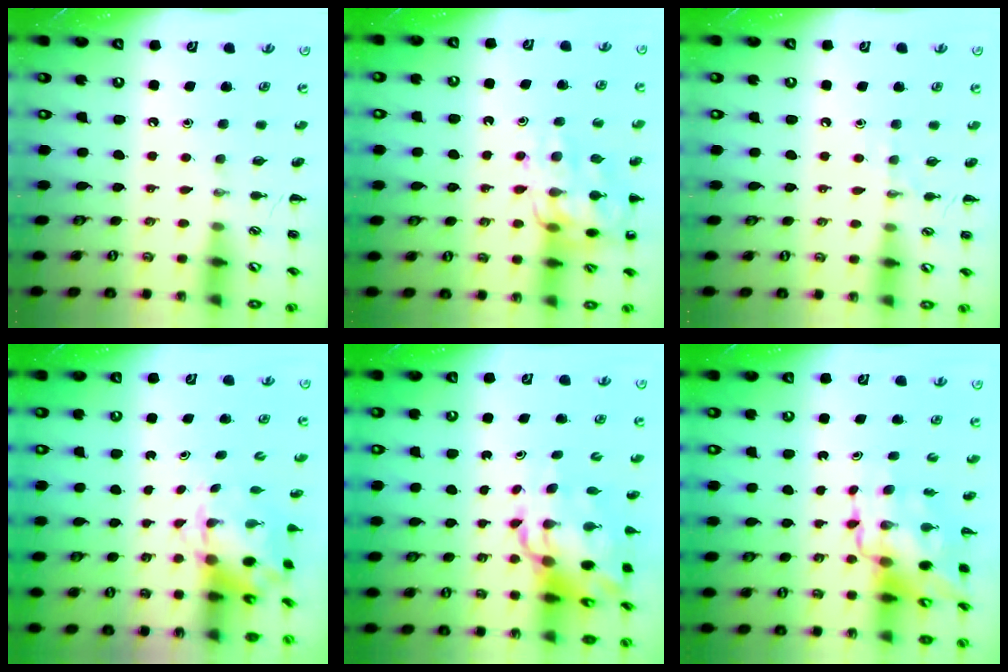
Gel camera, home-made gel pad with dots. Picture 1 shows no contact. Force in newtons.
{"total": 14.6, "press": 14.5, "slide": 1.8}
{"total": 5.0, "press": 4.9, "slide": 1.2}
{"total": 4.3, "press": 4.2, "slide": 0.9}
{"total": 10.2, "press": 9.9, "slide": 2.7}
{"total": 11.0, "press": 10.6, "slide": 3.0}